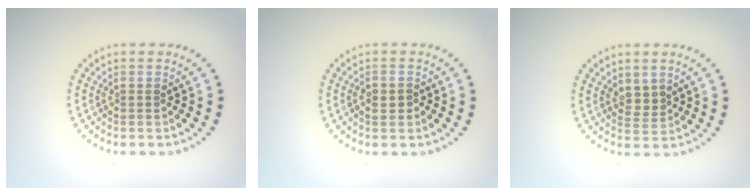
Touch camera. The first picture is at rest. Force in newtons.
{"total": 1.5, "press": 1.5, "slide": 0.4}
{"total": 1.7, "press": 1.3, "slide": 1.0}